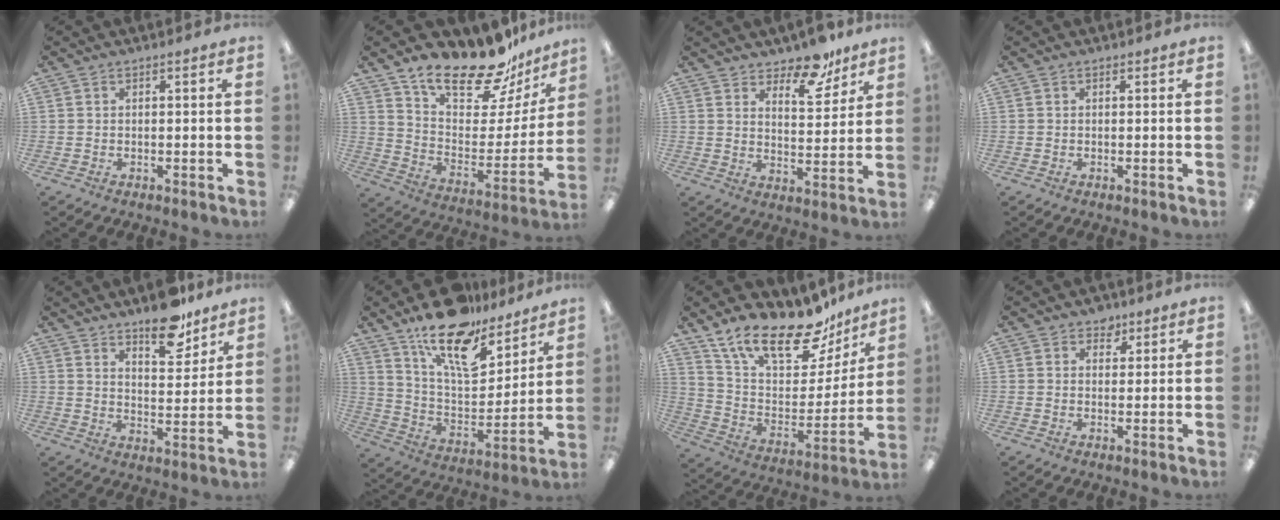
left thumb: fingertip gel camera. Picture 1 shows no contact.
{"total": 20.3, "force": [17.1, 7.0, 8.4], "torque": [-0.133, -0.132, 0.295]}
{"total": 9.9, "force": [8.4, 4.1, 3.5], "torque": [-0.032, -0.061, 0.147]}
{"total": 0.0}
{"total": 10.9, "force": [9.0, 4.1, 4.7], "torque": [-0.047, -0.064, 0.156]}
{"total": 18.3, "force": [13.5, 7.6, 9.6], "torque": [-0.160, -0.095, 0.236]}
{"total": 22.4, "force": [16.6, 8.8, 12.2], "torque": [-0.202, -0.113, 0.292]}
{"total": 3.3, "force": [2.4, 2.2, 0.5], "torque": [0.000, -0.005, 0.042]}